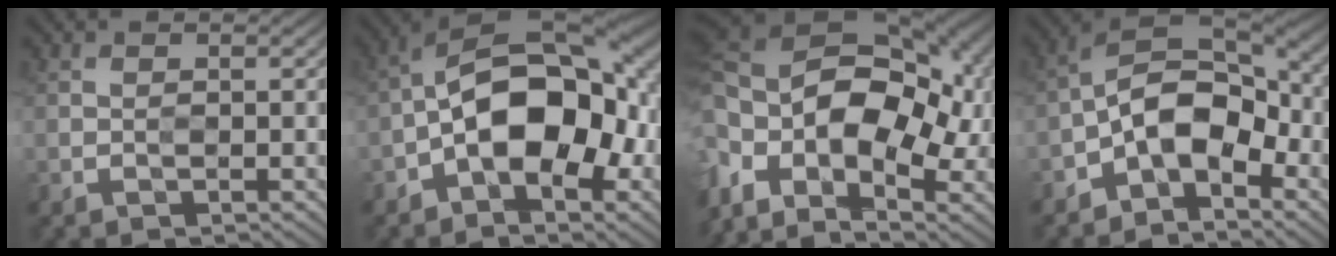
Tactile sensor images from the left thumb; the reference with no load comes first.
{"total": 14.8, "force": [-2.3, 8.3, 12.1], "torque": [-0.186, 0.009, -0.055]}
{"total": 17.9, "force": [-0.6, 11.8, 13.4], "torque": [-0.268, -0.028, 0.032]}
{"total": 10.1, "force": [-3.9, 5.7, 7.4], "torque": [-0.124, 0.007, -0.088]}